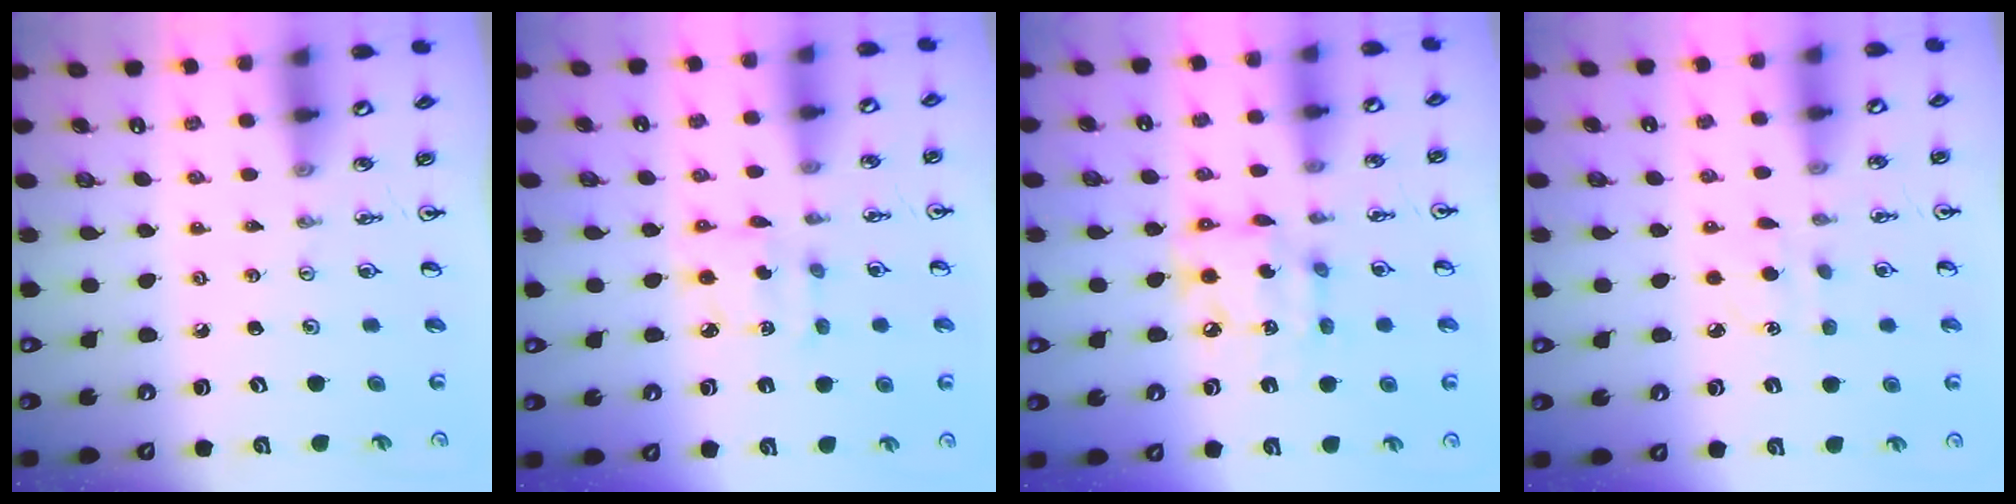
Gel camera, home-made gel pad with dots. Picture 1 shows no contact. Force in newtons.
{"total": 3.8, "press": 3.8, "slide": 0.2}
{"total": 11.0, "press": 11.0, "slide": 0.8}
{"total": 4.2, "press": 4.2, "slide": 0.6}